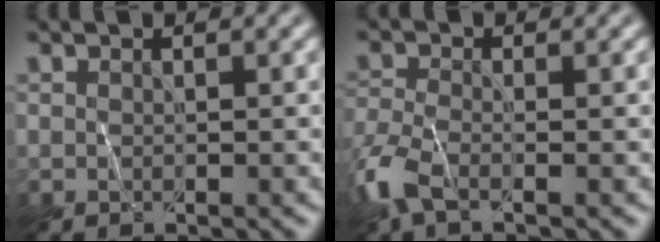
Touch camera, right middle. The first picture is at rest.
{"total": 4.2, "force": [-2.4, 1.7, 3.0], "torque": [-0.080, -0.010, -0.065]}